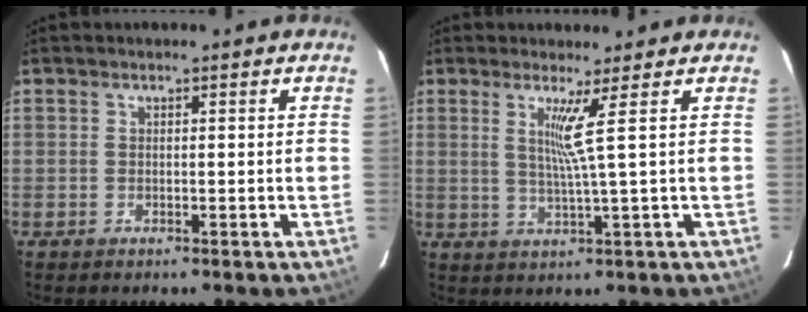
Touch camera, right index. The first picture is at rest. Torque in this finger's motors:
{"motor_torque": [0.61, 0.39, 0.07, 0.06]}